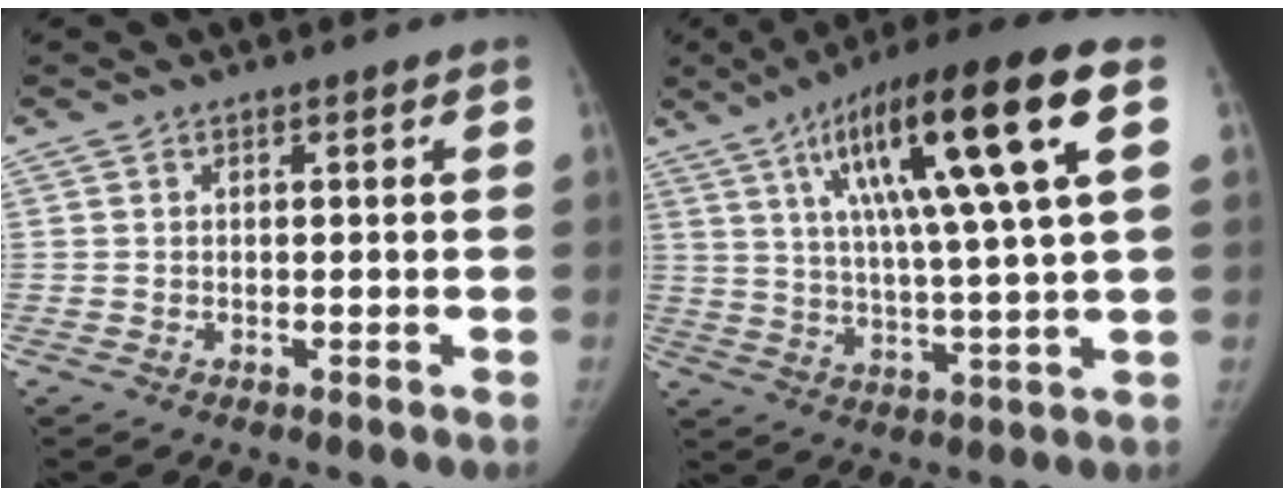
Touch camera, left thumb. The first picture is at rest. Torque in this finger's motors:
{"motor_torque": [0.87, 1.20, 1.88, -0.89, 0.16]}